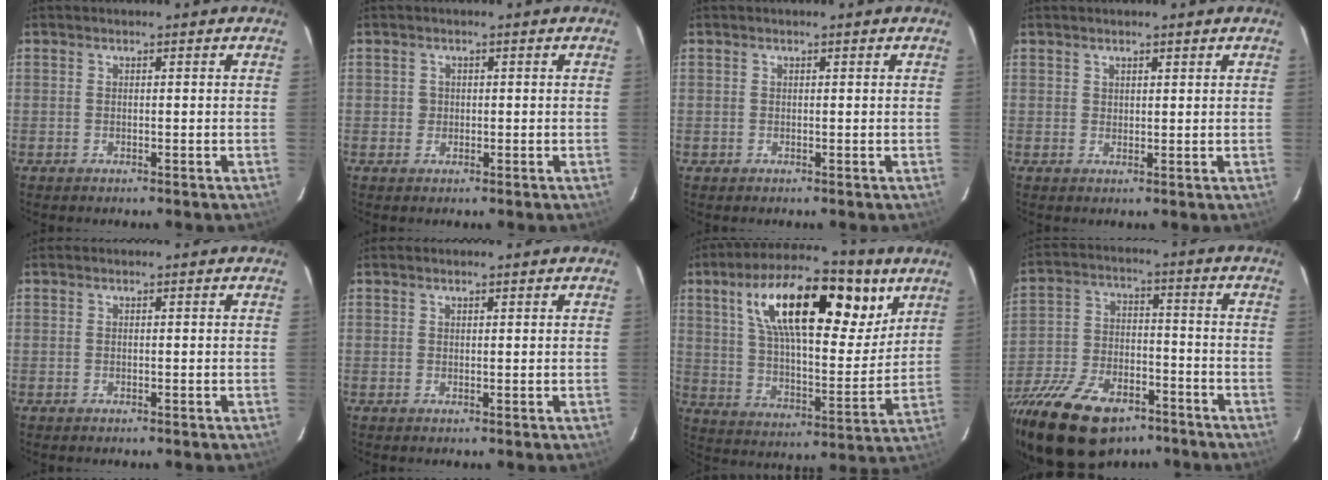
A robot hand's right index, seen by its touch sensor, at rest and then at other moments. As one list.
[{"total": 1.4, "force": [0.2, 1.4, 0.1], "torque": [0.003, 0.003, 0.005]}, {"total": 0.6, "force": [0.0, 0.6, -0.1], "torque": [0.003, 0.004, 0.000]}, {"total": 1.5, "force": [1.1, 0.9, 0.4], "torque": [-0.003, 0.003, 0.019]}, {"total": 0.0}, {"total": 0.7, "force": [0.6, 0.3, 0.2], "torque": [-0.004, 0.003, 0.010]}, {"total": 25.0, "force": [11.8, 10.2, 19.5], "torque": [-0.332, 0.032, 0.190]}, {"total": 22.8, "force": [-15.1, 11.7, 12.4], "torque": [-0.270, -0.025, -0.250]}]